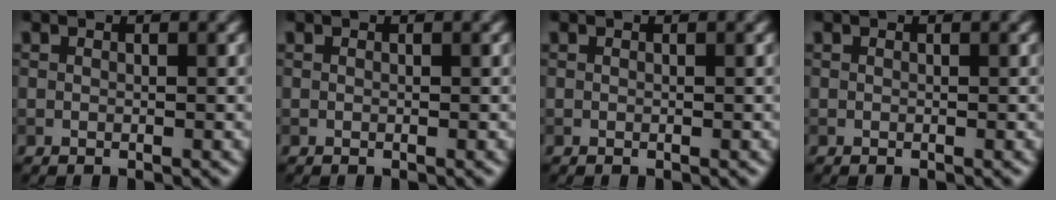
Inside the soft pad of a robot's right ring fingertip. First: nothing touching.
{"total": 0.0}
{"total": 0.0}
{"total": 0.0}